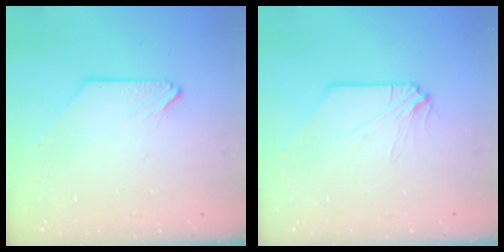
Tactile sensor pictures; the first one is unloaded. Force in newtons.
{"total": 0.7, "press": 0.7, "slide": 0.0}